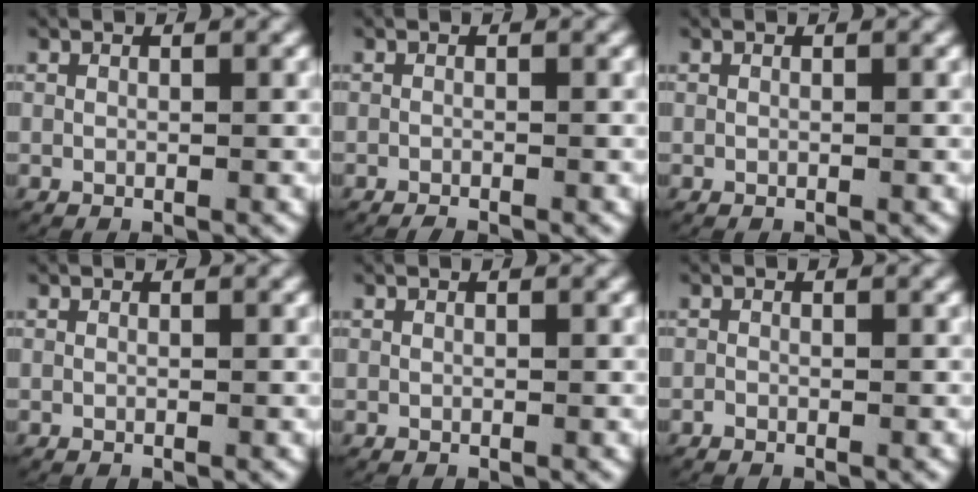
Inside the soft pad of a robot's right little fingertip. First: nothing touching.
{"total": 1.1, "force": [-1.1, 0.1, 0.2], "torque": [-0.003, -0.002, -0.021]}
{"total": 0.0}
{"total": 0.0}
{"total": 0.0}
{"total": 0.6, "force": [-0.5, 0.1, 0.2], "torque": [-0.003, -0.002, -0.012]}